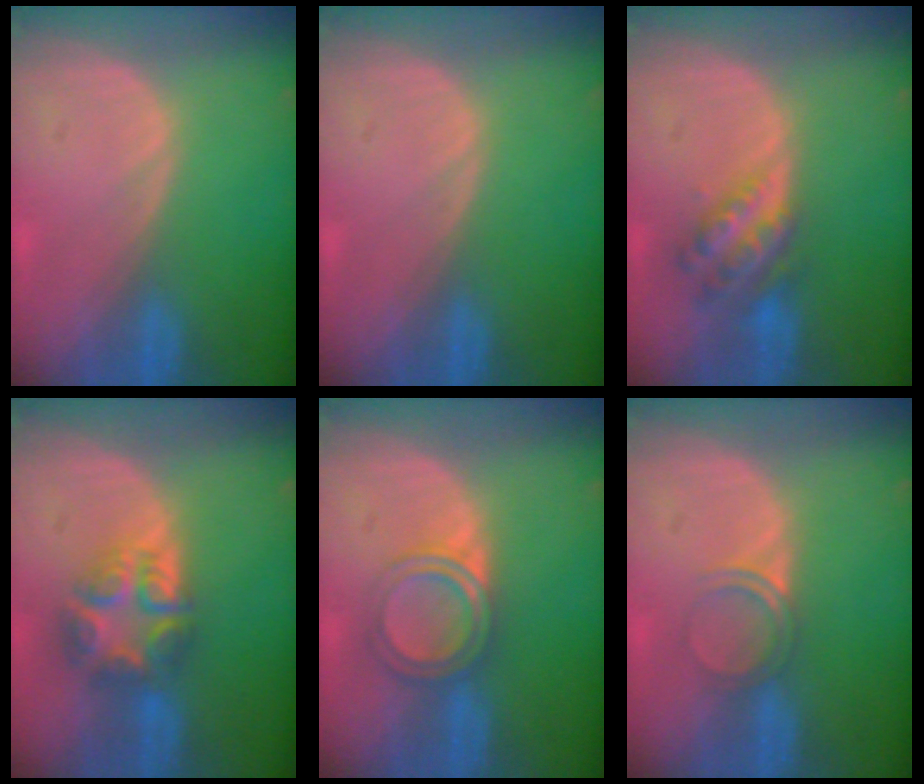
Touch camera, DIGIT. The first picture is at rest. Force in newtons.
{"total": 0.0}
{"total": 6.1, "press": 5.4, "slide": 2.9}
{"total": 7.6, "press": 6.7, "slide": 3.6}
{"total": 4.6, "press": 4.6, "slide": 0.7}
{"total": 2.9, "press": 2.6, "slide": 1.1}